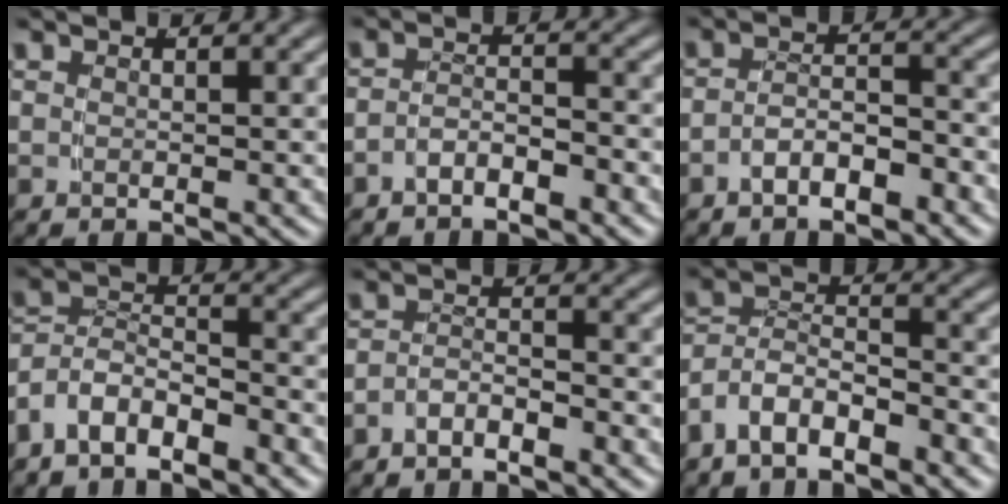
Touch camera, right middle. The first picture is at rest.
{"total": 2.6, "force": [-2.4, 0.7, 0.9], "torque": [-0.009, -0.004, -0.043]}
{"total": 3.2, "force": [-2.5, 1.1, 1.6], "torque": [-0.016, -0.004, -0.045]}
{"total": 6.5, "force": [-3.5, 4.9, 2.5], "torque": [-0.059, -0.017, -0.065]}
{"total": 2.7, "force": [-2.5, 0.7, 0.8], "torque": [-0.012, -0.006, -0.043]}
{"total": 6.5, "force": [-3.6, 4.8, 2.4], "torque": [-0.058, -0.017, -0.069]}